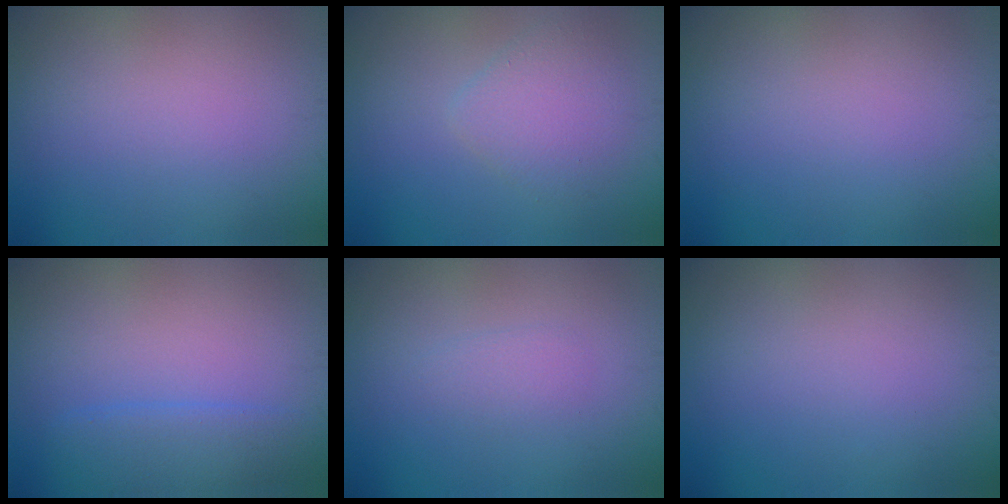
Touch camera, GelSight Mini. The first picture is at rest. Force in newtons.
{"total": 2.5, "press": 2.5, "slide": 0.2}
{"total": 0.0}
{"total": 2.8, "press": 2.8, "slide": 0.3}
{"total": 1.0, "press": 1.0, "slide": 0.1}
{"total": 0.0}